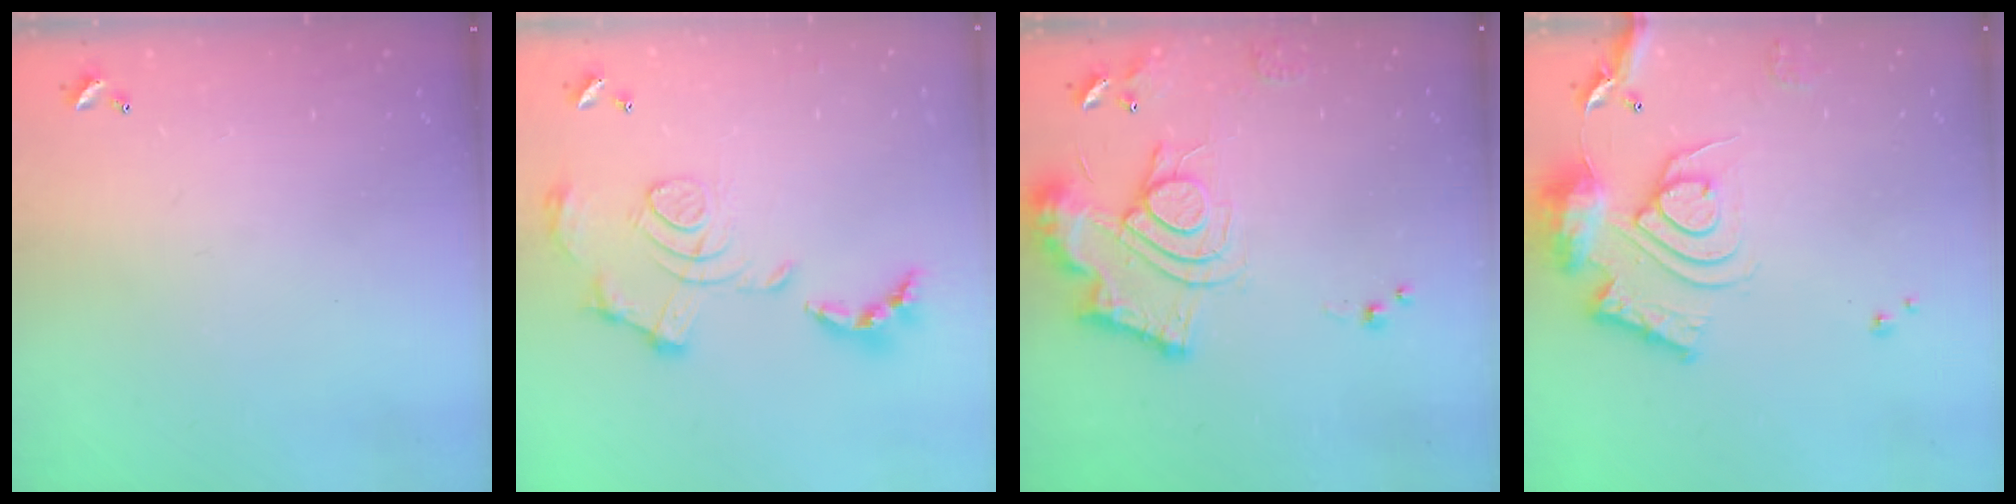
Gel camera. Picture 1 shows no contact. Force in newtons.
{"total": 1.7, "press": 1.1, "slide": 1.3}
{"total": 13.8, "press": 13.8, "slide": 1.3}
{"total": 15.8, "press": 15.8, "slide": 1.0}